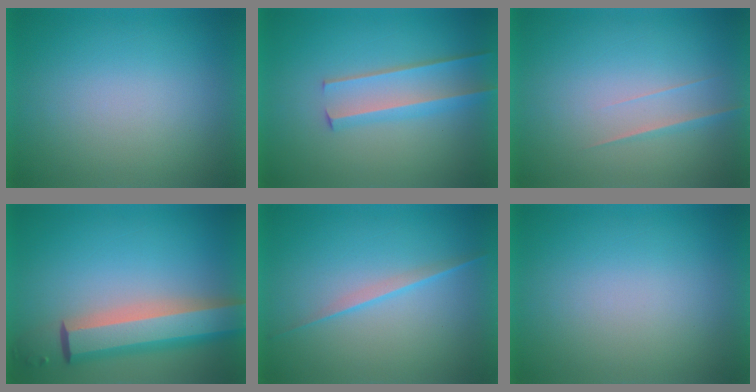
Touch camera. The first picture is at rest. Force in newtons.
{"total": 2.9}
{"total": 1.5}
{"total": 8.1}
{"total": 2.1}
{"total": 0.0}